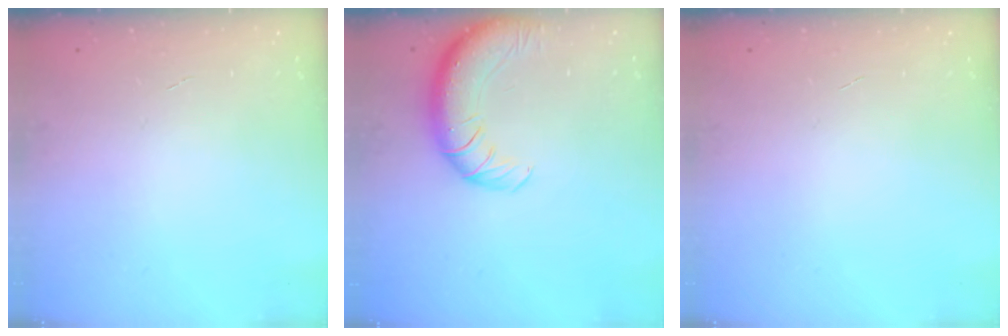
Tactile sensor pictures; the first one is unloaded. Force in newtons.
{"total": 11.9, "press": 11.5, "slide": 3.1}
{"total": 0.0}